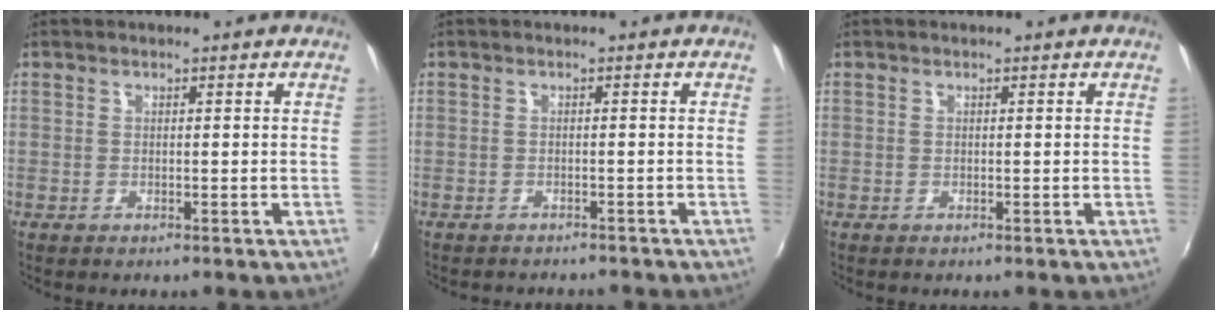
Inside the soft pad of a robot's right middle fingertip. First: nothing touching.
{"total": 4.1, "force": [-3.7, 1.1, 1.2], "torque": [-0.031, -0.013, -0.053]}
{"total": 0.0}